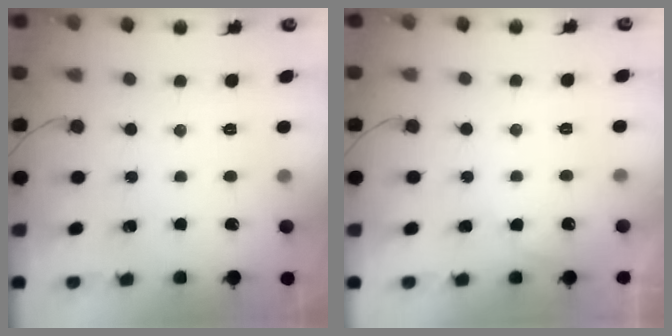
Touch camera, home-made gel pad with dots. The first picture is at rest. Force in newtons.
{"total": 4.4, "press": 4.4, "slide": 0.1}